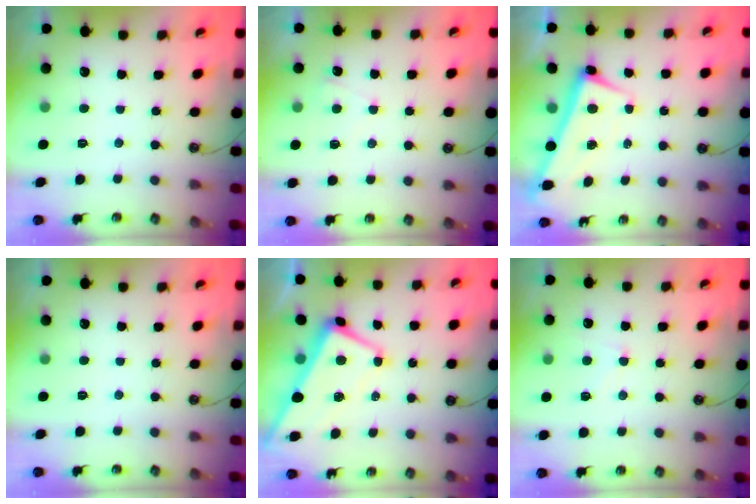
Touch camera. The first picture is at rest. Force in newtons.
{"total": 5.4, "press": 5.4, "slide": 0.3}
{"total": 2.6, "press": 2.5, "slide": 0.8}
{"total": 0.0}
{"total": 0.8, "press": 0.2, "slide": 0.8}
{"total": 0.6, "press": 0.3, "slide": 0.6}